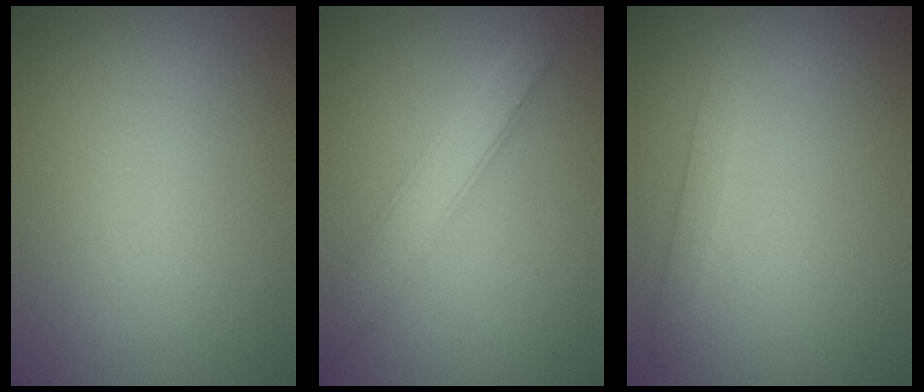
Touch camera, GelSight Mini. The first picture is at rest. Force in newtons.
{"total": 3.8, "press": 3.8, "slide": 0.1}
{"total": 1.6, "press": 1.6, "slide": 0.0}